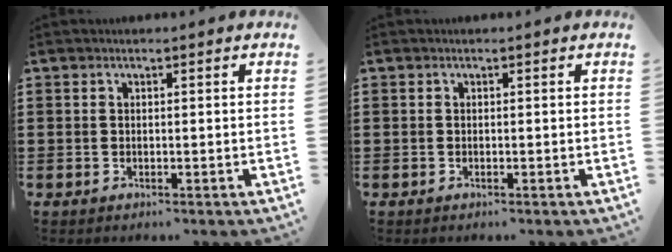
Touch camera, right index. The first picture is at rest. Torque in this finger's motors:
{"motor_torque": [0.00, 0.00, 0.00, 0.00]}